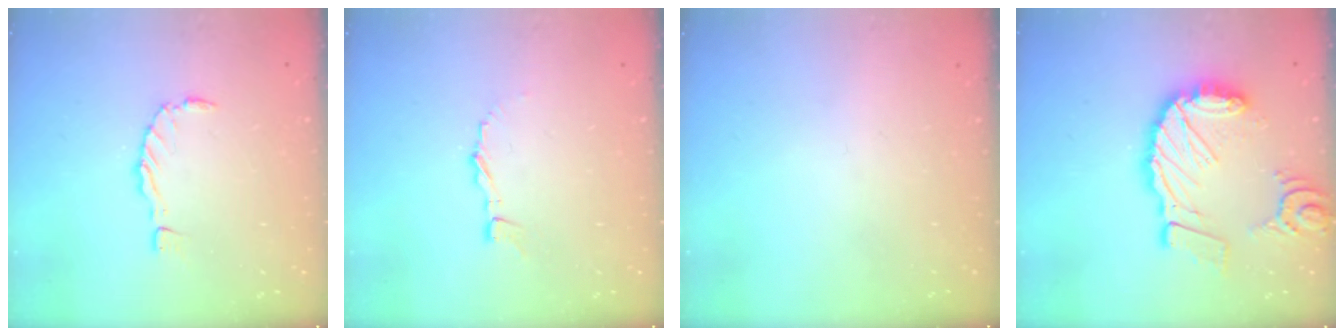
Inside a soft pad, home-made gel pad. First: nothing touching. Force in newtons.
{"total": 3.8, "press": 3.8, "slide": 0.2}
{"total": 0.0}
{"total": 19.2, "press": 19.0, "slide": 2.2}